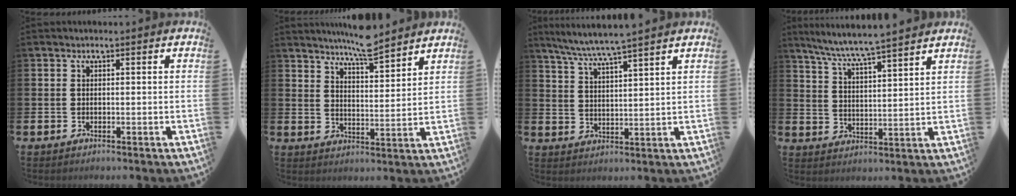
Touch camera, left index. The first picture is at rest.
{"total": 6.6, "force": [6.4, 0.3, 1.4], "torque": [-0.036, -0.039, 0.114]}
{"total": 5.9, "force": [5.6, -0.7, 1.8], "torque": [-0.054, -0.030, 0.098]}
{"total": 6.6, "force": [6.3, -0.4, 1.7], "torque": [-0.057, -0.041, 0.109]}